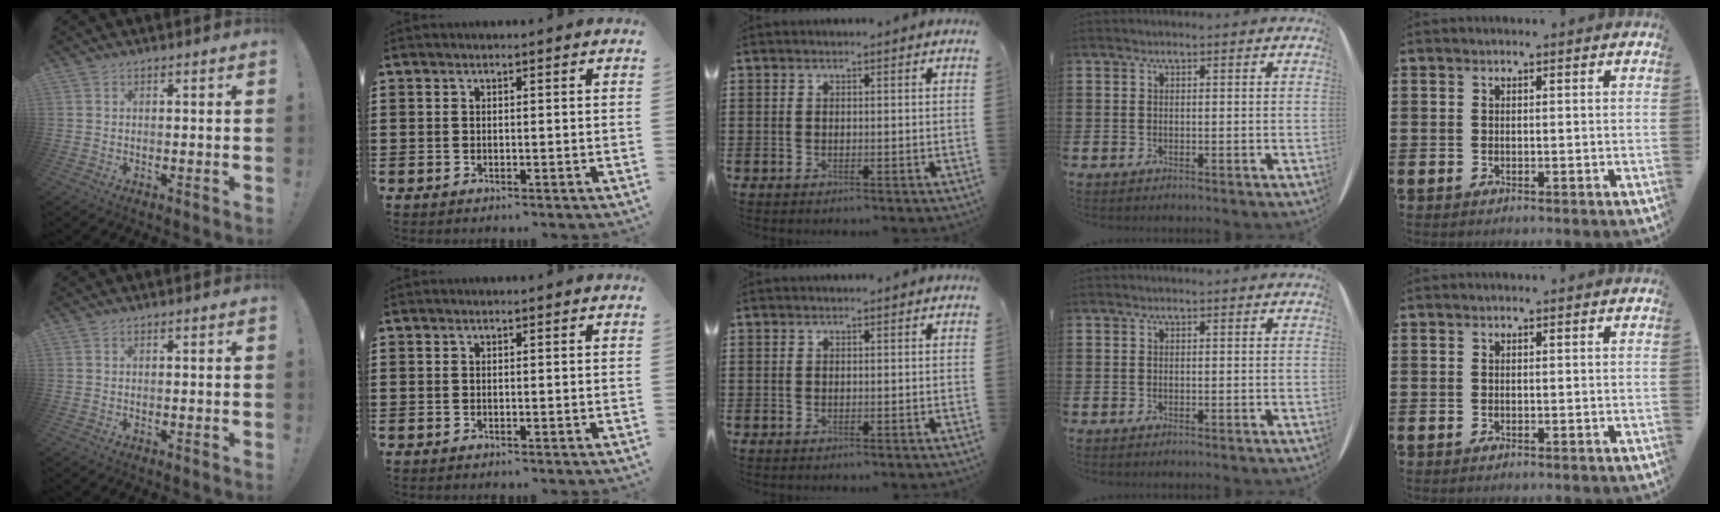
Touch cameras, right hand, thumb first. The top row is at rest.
{}